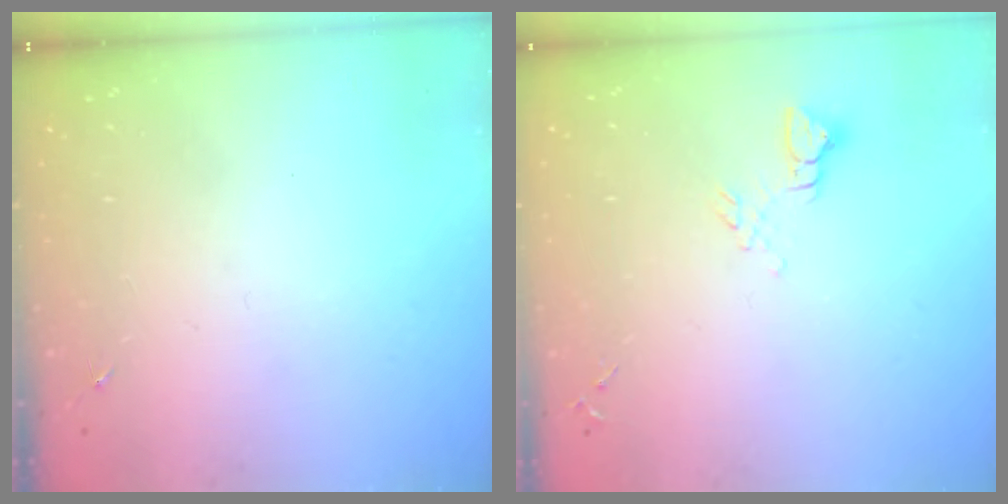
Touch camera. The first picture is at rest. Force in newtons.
{"total": 4.3, "press": 4.3, "slide": 0.5}